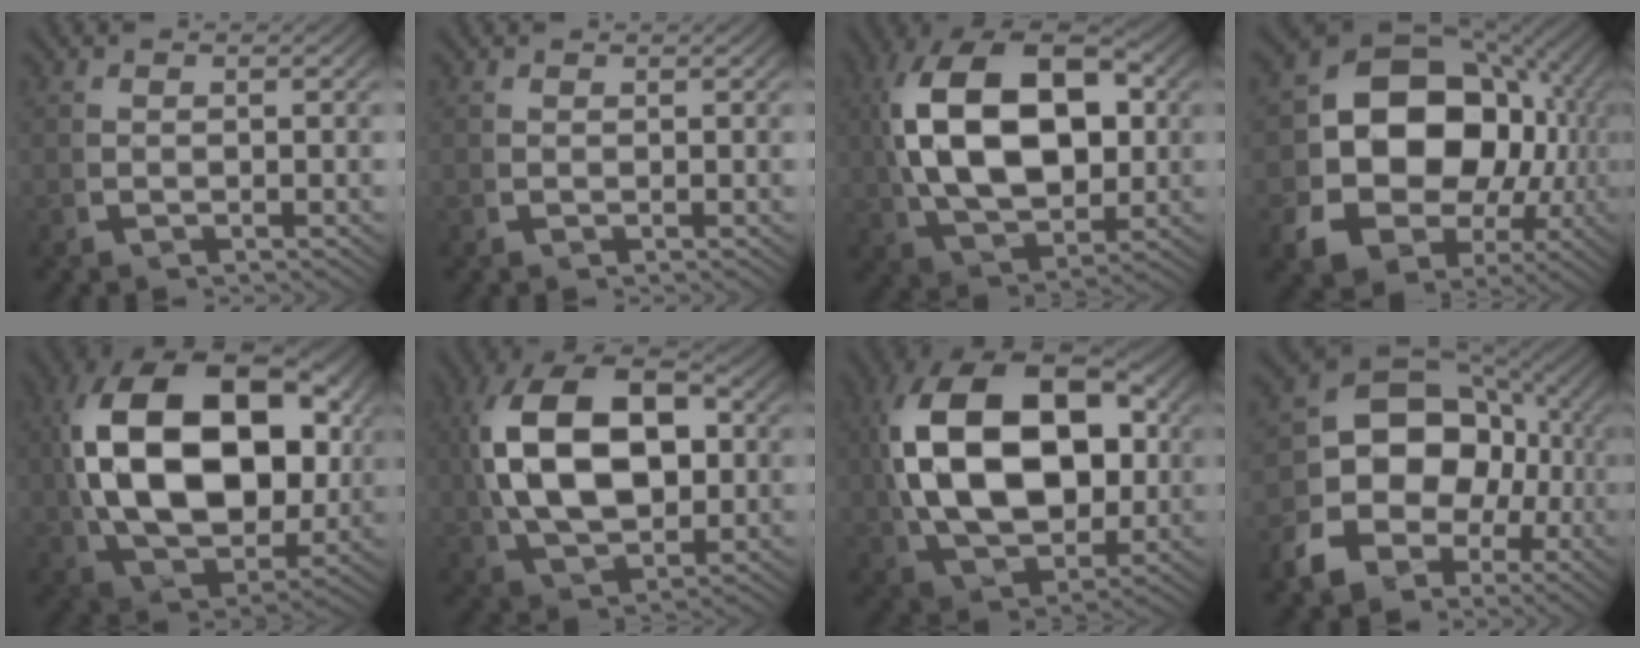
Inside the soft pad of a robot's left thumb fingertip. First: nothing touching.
{"total": 0.0}
{"total": 14.0, "force": [2.1, 8.9, 10.6], "torque": [-0.208, -0.033, 0.057]}
{"total": 19.6, "force": [-0.4, 15.6, 11.9], "torque": [-0.221, -0.061, 0.007]}
{"total": 17.9, "force": [1.9, 11.5, 13.6], "torque": [-0.270, -0.048, 0.058]}
{"total": 12.6, "force": [1.9, 8.1, 9.4], "torque": [-0.186, -0.030, 0.056]}
{"total": 16.1, "force": [2.0, 10.5, 12.1], "torque": [-0.240, -0.040, 0.060]}
{"total": 11.6, "force": [0.2, 9.5, 6.6], "torque": [-0.124, -0.034, 0.012]}